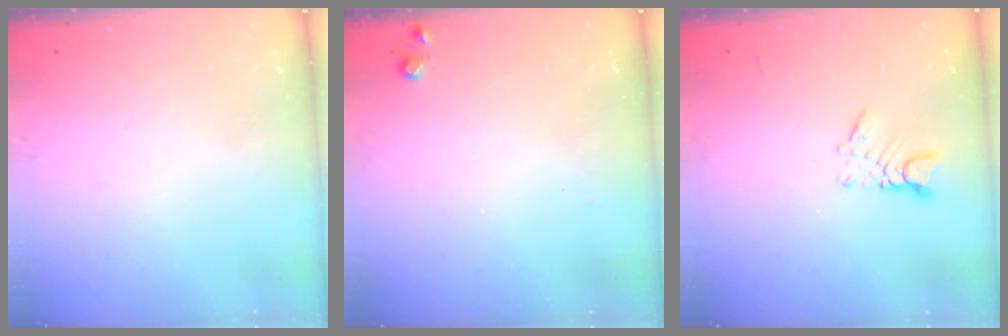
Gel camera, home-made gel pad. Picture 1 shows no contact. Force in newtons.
{"total": 5.3, "press": 5.2, "slide": 0.6}
{"total": 2.5, "press": 2.4, "slide": 0.4}